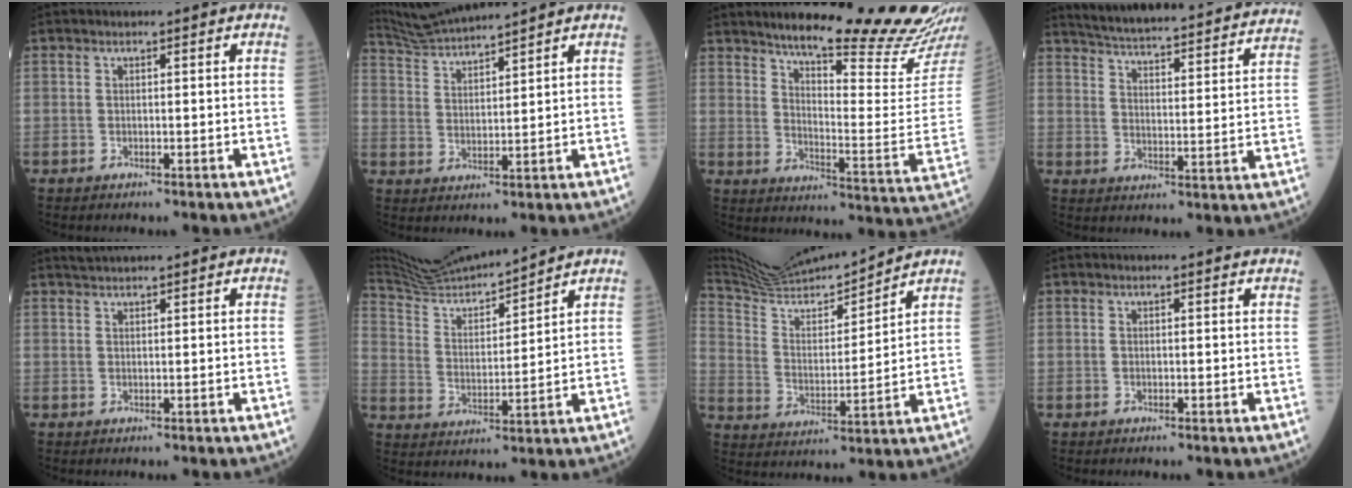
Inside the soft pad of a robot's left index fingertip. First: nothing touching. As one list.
[{"total": 7.8, "force": [7.5, -1.3, 1.8], "torque": [-0.048, 0.016, 0.151]}, {"total": 22.0, "force": [19.6, -0.3, 10.1], "torque": [-0.148, -0.097, 0.252]}, {"total": 29.2, "force": [26.9, 3.3, 10.7], "torque": [-0.172, -0.063, 0.329]}, {"total": 2.3, "force": [2.2, -0.4, 0.7], "torque": [-0.009, 0.023, 0.043]}, {"total": 13.6, "force": [13.1, -0.4, 3.7], "torque": [-0.083, 0.005, 0.240]}, {"total": 14.9, "force": [14.3, 0.1, 4.0], "torque": [-0.086, 0.000, 0.256]}, {"total": 1.8, "force": [1.7, 0.2, 0.5], "torque": [-0.009, 0.001, 0.008]}]